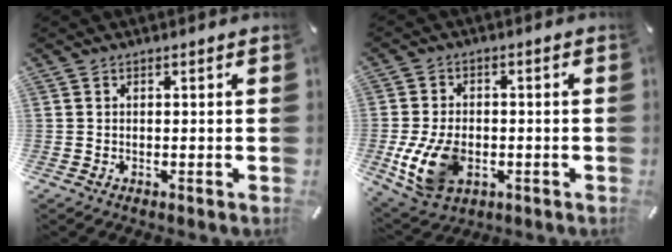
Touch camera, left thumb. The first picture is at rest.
{"total": 12.1, "force": [-2.9, 8.3, 8.3], "torque": [-0.180, 0.000, -0.049]}